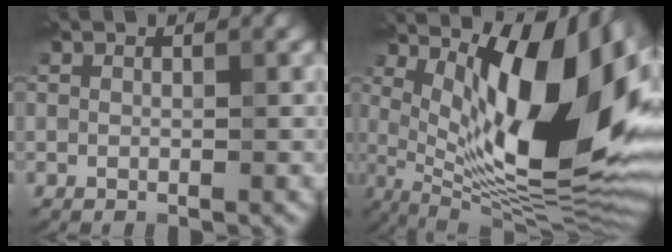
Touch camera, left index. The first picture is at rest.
{"total": 15.8, "force": [3.9, 5.4, 14.4], "torque": [-0.209, -0.017, 0.086]}